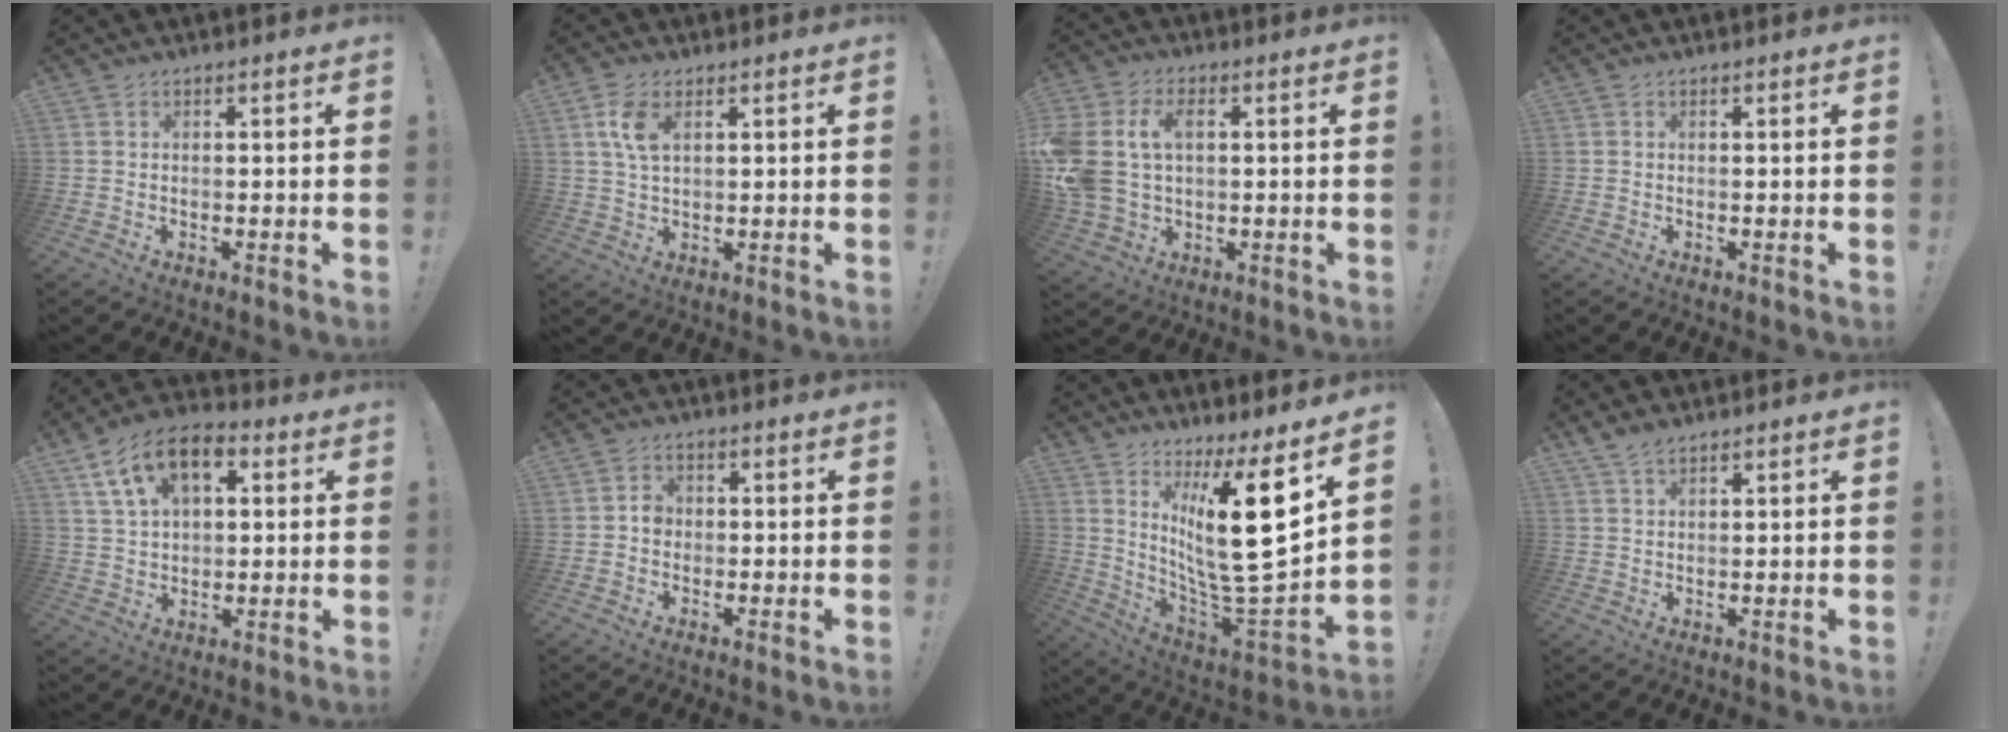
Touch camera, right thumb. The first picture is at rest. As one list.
[{"total": 6.4, "force": [2.3, 3.5, 4.9], "torque": [-0.089, -0.002, 0.040]}, {"total": 13.2, "force": [2.6, 9.4, 8.9], "torque": [-0.191, -0.005, 0.047]}, {"total": 0.0}, {"total": 13.6, "force": [5.6, 8.4, 9.1], "torque": [-0.156, -0.012, 0.104]}, {"total": 3.4, "force": [-0.9, 2.7, 1.8], "torque": [-0.018, 0.007, -0.019]}, {"total": 20.3, "force": [6.2, 4.2, 18.9], "torque": [-0.310, -0.064, 0.097]}, {"total": 3.2, "force": [2.6, 1.2, 1.4], "torque": [-0.030, -0.011, 0.049]}]